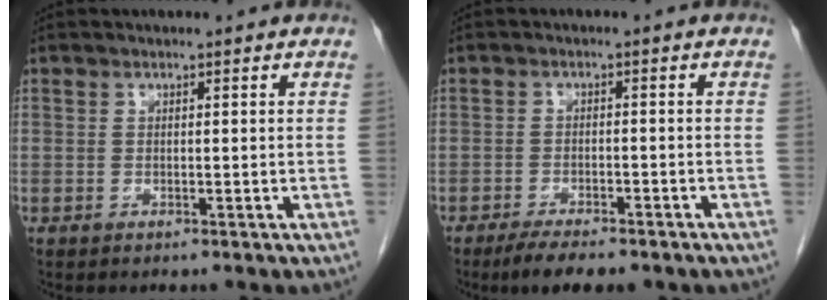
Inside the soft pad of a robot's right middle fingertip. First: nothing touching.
{"total": 6.3, "force": [-4.8, 1.6, 3.7], "torque": [-0.056, -0.010, -0.070]}